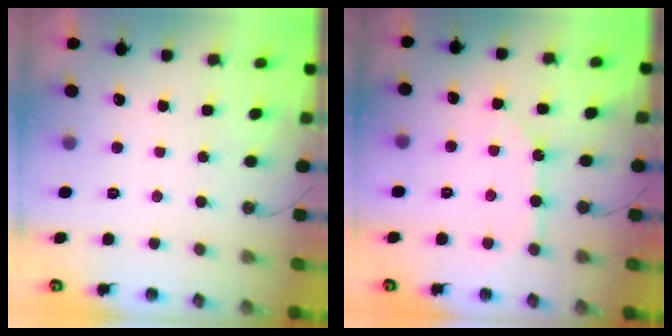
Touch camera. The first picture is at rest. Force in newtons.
{"total": 10.3, "press": 10.3, "slide": 1.1}